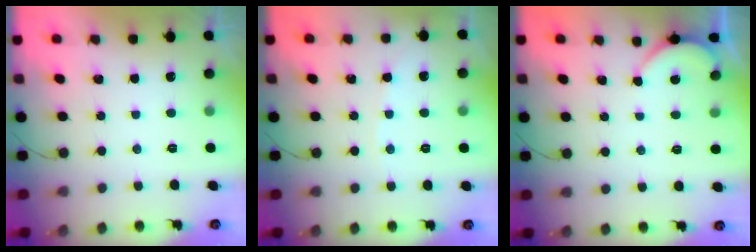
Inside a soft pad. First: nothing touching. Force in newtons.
{"total": 1.8, "press": 1.8, "slide": 0.3}
{"total": 2.8, "press": 2.8, "slide": 0.3}